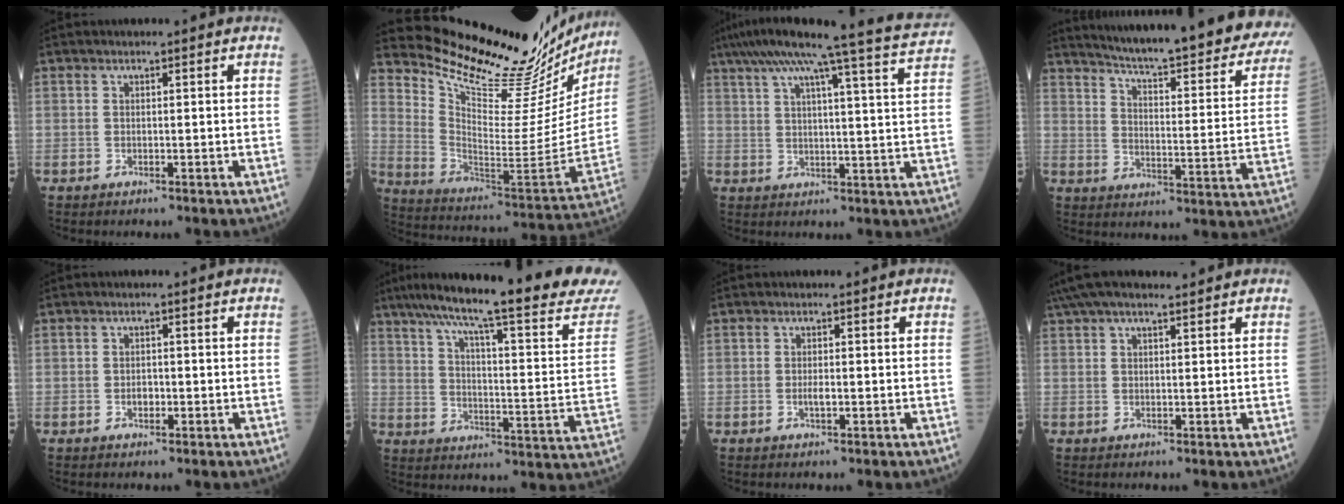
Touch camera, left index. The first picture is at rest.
{"total": 29.0, "force": [26.7, 4.3, 10.5], "torque": [-0.175, -0.112, 0.363]}
{"total": 17.9, "force": [15.3, -2.2, 8.9], "torque": [-0.151, -0.026, 0.195]}
{"total": 30.6, "force": [26.9, 3.8, 14.1], "torque": [-0.209, -0.089, 0.325]}
{"total": 1.3, "force": [-0.6, 0.9, 0.8], "torque": [-0.011, 0.002, -0.008]}
{"total": 28.0, "force": [24.2, 0.8, 14.1], "torque": [-0.224, -0.066, 0.315]}
{"total": 1.1, "force": [-0.4, 0.4, 1.0], "torque": [-0.020, -0.002, -0.006]}
{"total": 7.9, "force": [6.6, 1.5, 4.0], "torque": [-0.071, 0.044, 0.107]}